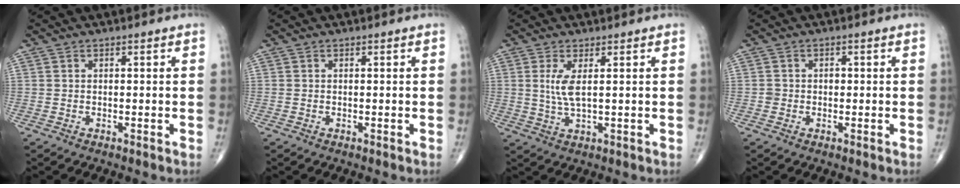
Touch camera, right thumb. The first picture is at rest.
{"total": 0.0}
{"total": 4.2, "force": [0.9, 1.1, 3.9], "torque": [-0.094, -0.010, 0.023]}
{"total": 1.5, "force": [-0.2, 1.4, 0.5], "torque": [0.000, 0.005, -0.004]}